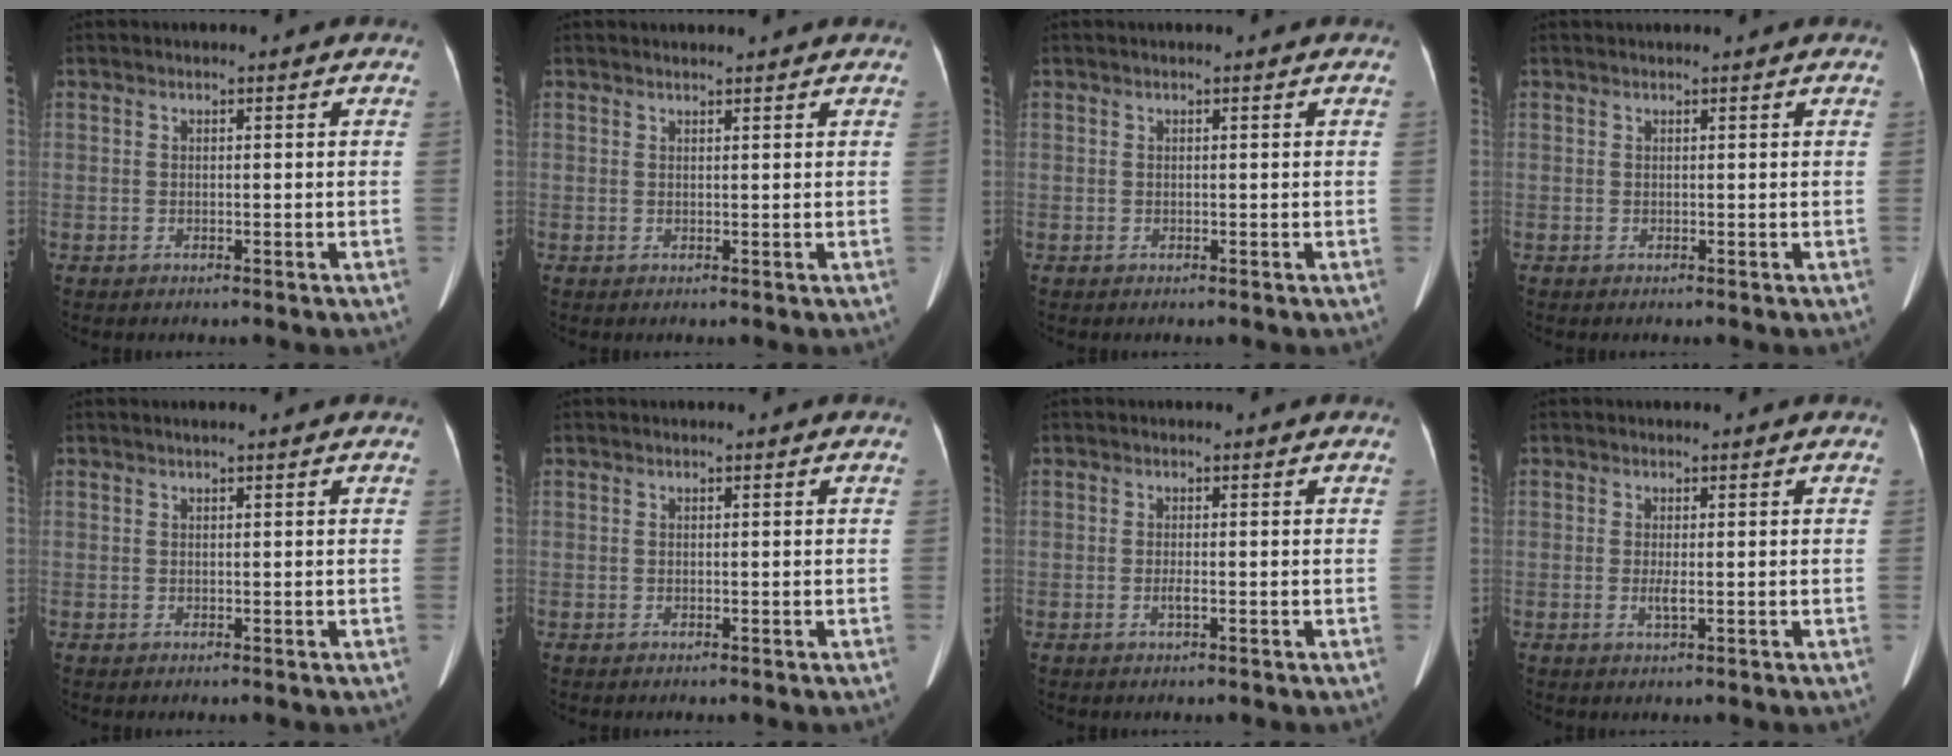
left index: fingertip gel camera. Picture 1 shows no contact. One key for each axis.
{"total": 2.6, "fx": 2.6, "fy": 0.3, "fz": 0.5, "tx": -0.011, "ty": 0.015, "tz": 0.033}
{"total": 1.5, "fx": 1.4, "fy": 0.1, "fz": 0.7, "tx": -0.009, "ty": 0.022, "tz": 0.020}
{"total": 3.0, "fx": 2.9, "fy": 0.1, "fz": 0.8, "tx": -0.009, "ty": 0.028, "tz": 0.039}
{"total": 1.2, "fx": 1.0, "fy": -0.1, "fz": 0.7, "tx": -0.013, "ty": 0.013, "tz": 0.020}
{"total": 0.0}
{"total": 0.9, "fx": -0.3, "fy": 0.0, "fz": 0.9, "tx": -0.021, "ty": -0.002, "tz": -0.005}
{"total": 1.4, "fx": -0.1, "fy": 0.2, "fz": 1.4, "tx": -0.032, "ty": -0.003, "tz": 0.000}